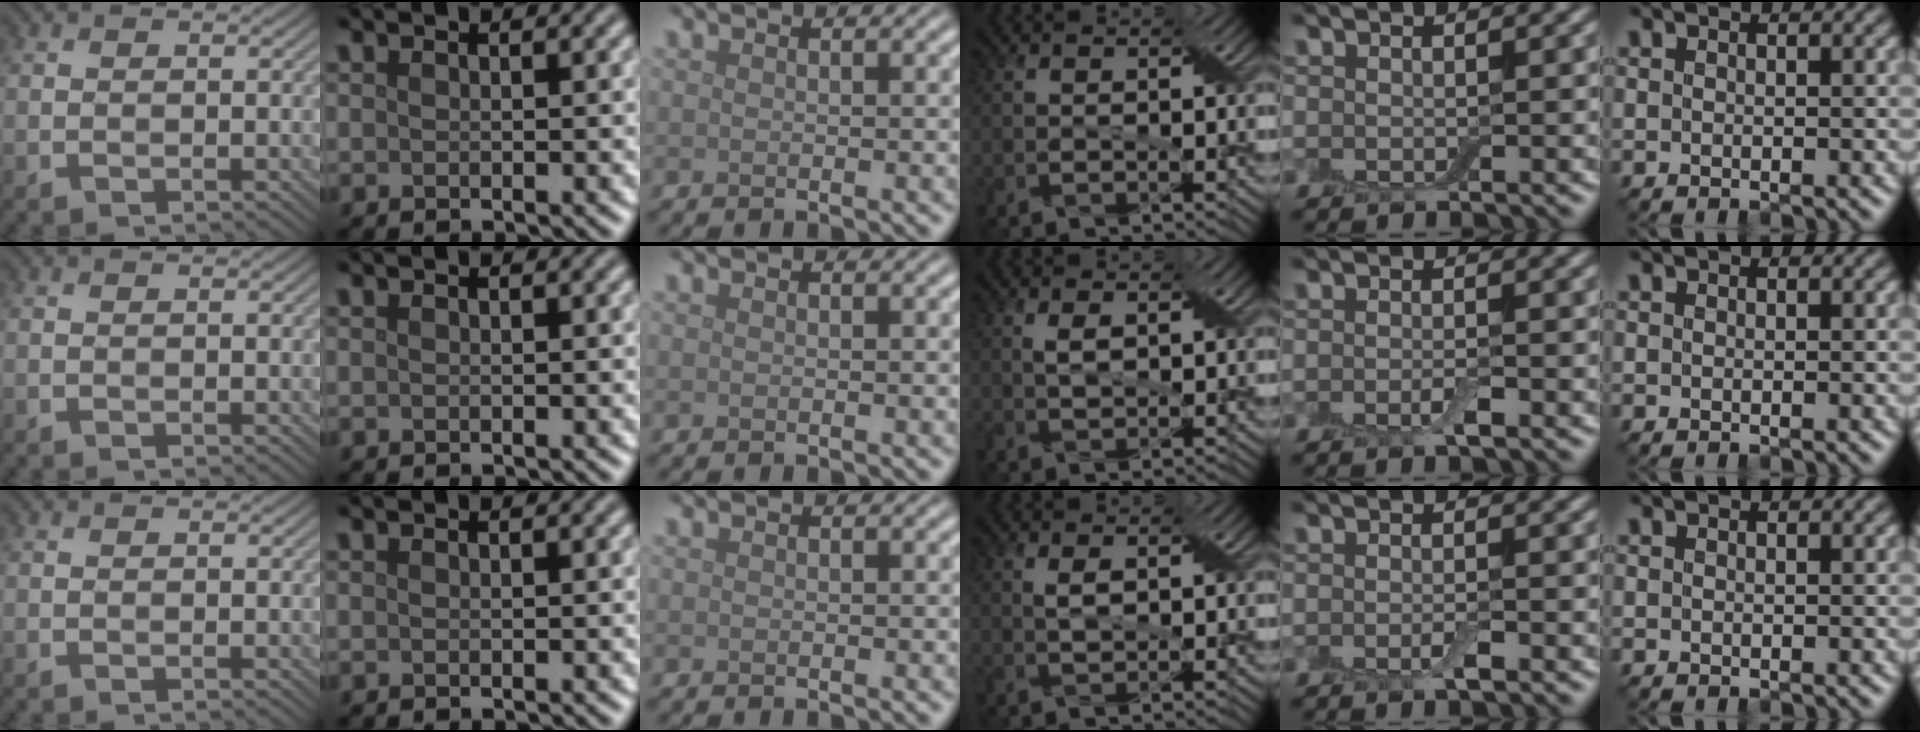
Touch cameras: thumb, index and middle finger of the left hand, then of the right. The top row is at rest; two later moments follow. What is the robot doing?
{"motion": "shake", "object": "box of matches"}